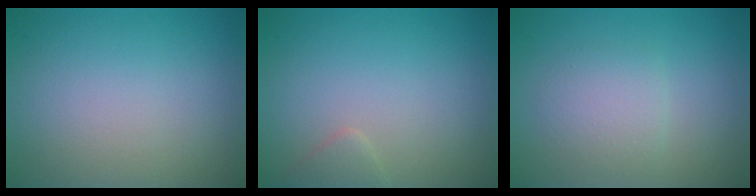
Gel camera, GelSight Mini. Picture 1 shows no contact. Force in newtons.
{"total": 1.0, "press": 1.0, "slide": 0.1}
{"total": 2.3, "press": 2.3, "slide": 0.1}